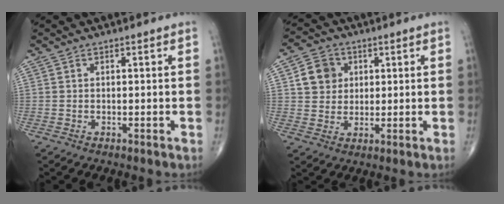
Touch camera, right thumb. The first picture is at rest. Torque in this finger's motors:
{"motor_torque": [-0.43, 0.36, 0.28, -0.05, 0.02]}